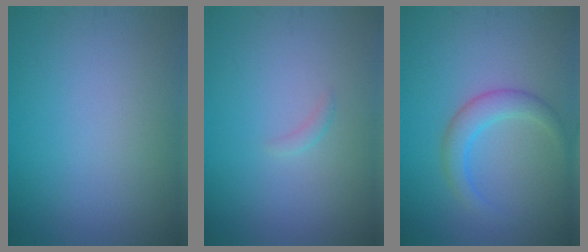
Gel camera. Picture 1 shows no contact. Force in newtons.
{"total": 0.6, "press": 0.6, "slide": 0.1}
{"total": 2.8, "press": 2.8, "slide": 0.2}